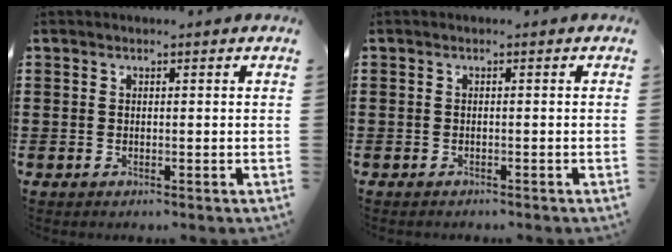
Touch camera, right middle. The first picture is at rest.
{"total": 0.5, "force": [-0.5, 0.1, 0.0], "torque": [-0.002, 0.000, -0.011]}